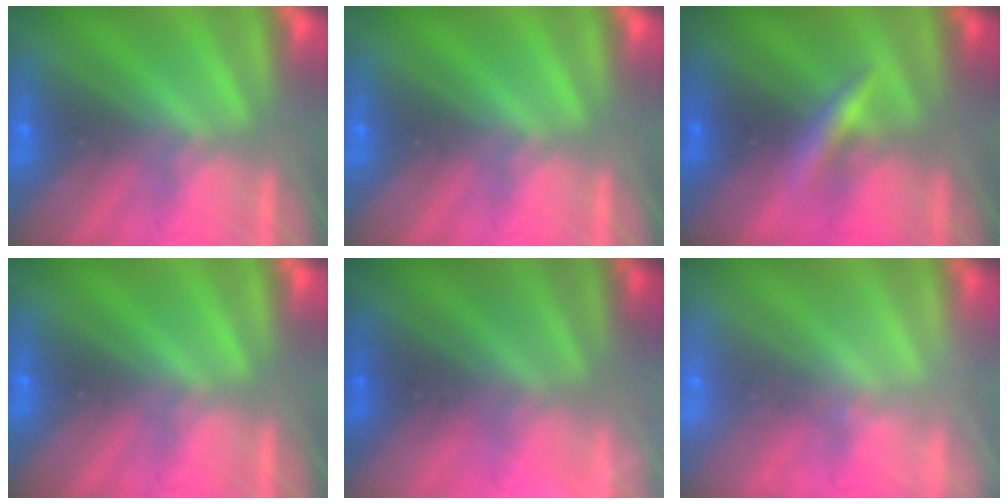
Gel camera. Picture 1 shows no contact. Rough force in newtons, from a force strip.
{"total": 0.0}
{"total": 2.7}
{"total": 0.0}
{"total": 3.1}
{"total": 2.6}